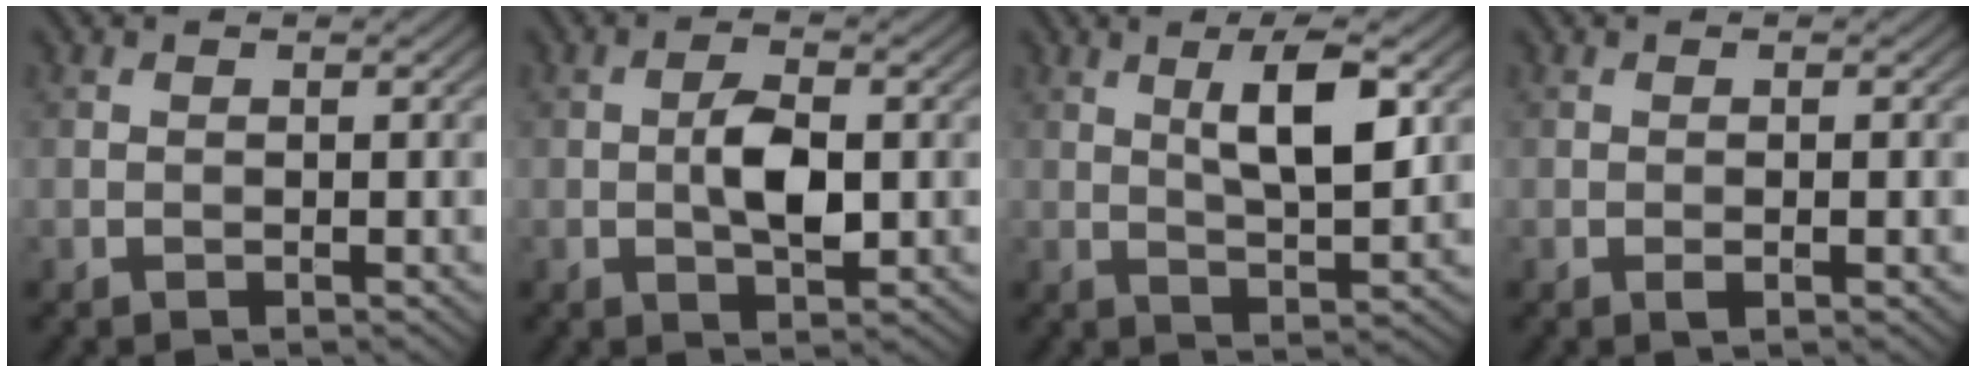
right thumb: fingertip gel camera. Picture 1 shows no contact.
{"total": 4.7, "force": [-0.3, 2.0, 4.3], "torque": [-0.080, 0.003, -0.006]}
{"total": 7.1, "force": [2.2, 1.9, 6.4], "torque": [-0.109, 0.000, 0.042]}
{"total": 1.4, "force": [-0.4, 0.2, 1.3], "torque": [-0.023, -0.002, -0.007]}